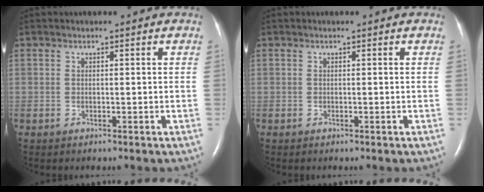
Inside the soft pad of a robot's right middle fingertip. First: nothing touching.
{"total": 0.0}